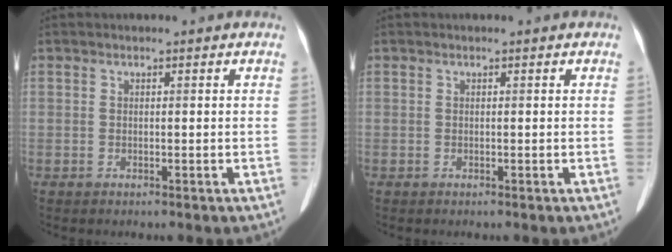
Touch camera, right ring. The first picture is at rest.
{"total": 0.0}